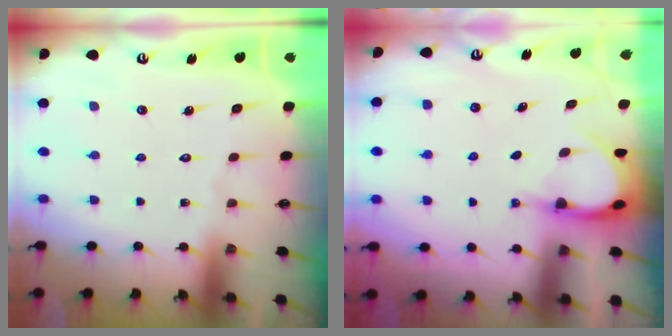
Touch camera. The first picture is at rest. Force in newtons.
{"total": 3.8, "press": 3.8, "slide": 0.4}